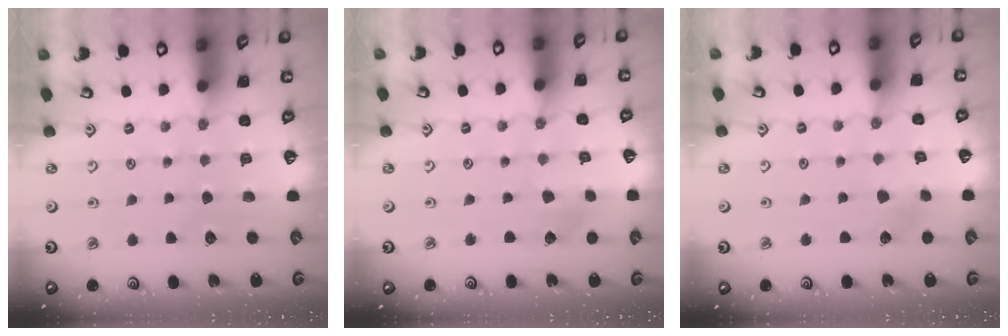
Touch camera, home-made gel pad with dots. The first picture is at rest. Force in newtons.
{"total": 1.9, "press": 1.9, "slide": 0.2}
{"total": 3.2, "press": 3.2, "slide": 0.4}